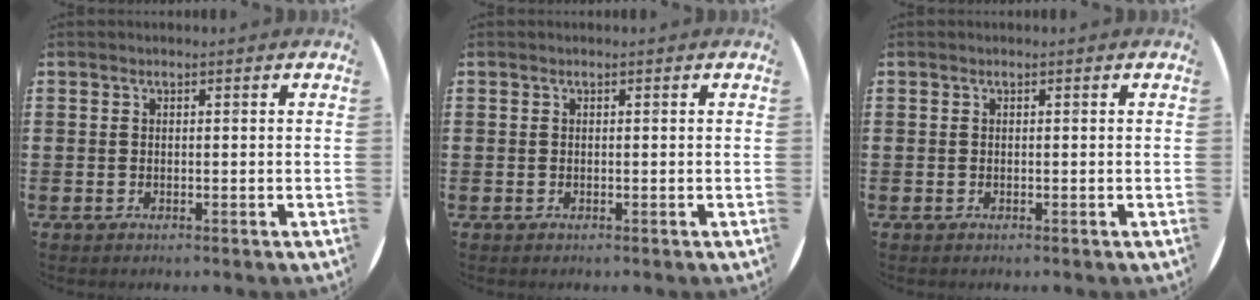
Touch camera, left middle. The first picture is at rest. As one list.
[{"total": 0.0}, {"total": 0.0}]